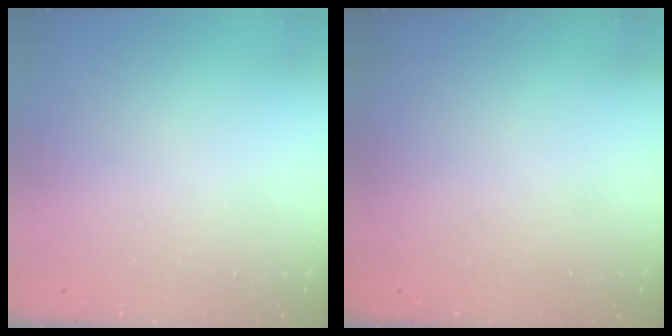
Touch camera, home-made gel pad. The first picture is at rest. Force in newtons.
{"total": 0.0}